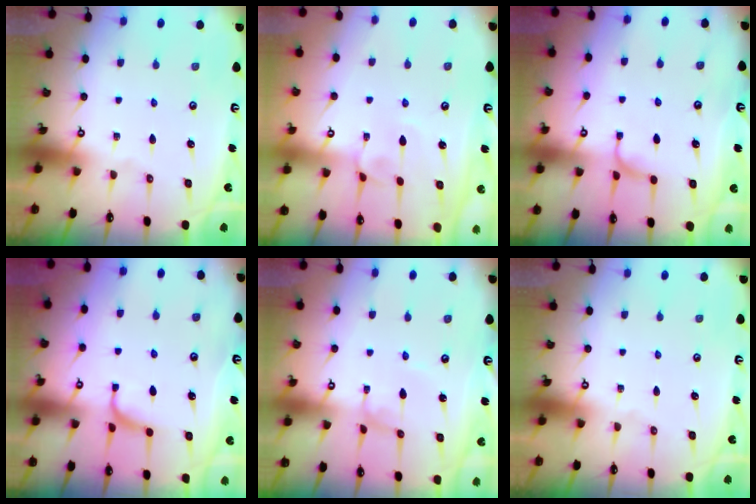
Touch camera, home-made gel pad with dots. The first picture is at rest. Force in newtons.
{"total": 3.9, "press": 3.9, "slide": 0.1}
{"total": 1.9, "press": 1.8, "slide": 0.6}
{"total": 2.4, "press": 2.3, "slide": 0.3}
{"total": 1.6, "press": 1.6, "slide": 0.1}
{"total": 0.0}